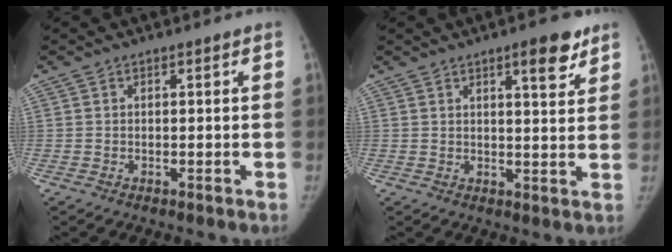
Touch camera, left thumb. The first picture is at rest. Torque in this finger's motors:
{"motor_torque": [0.77, -0.33, 0.78, -0.04, 0.01]}